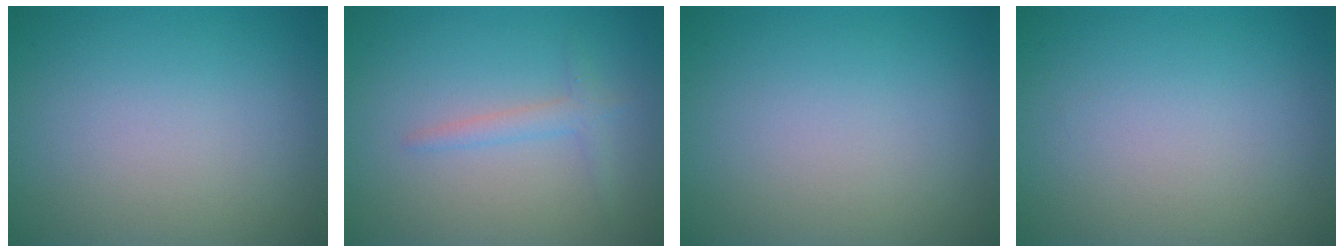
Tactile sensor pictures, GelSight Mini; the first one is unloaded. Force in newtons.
{"total": 1.6, "press": 1.6, "slide": 0.1}
{"total": 0.0}
{"total": 0.0}